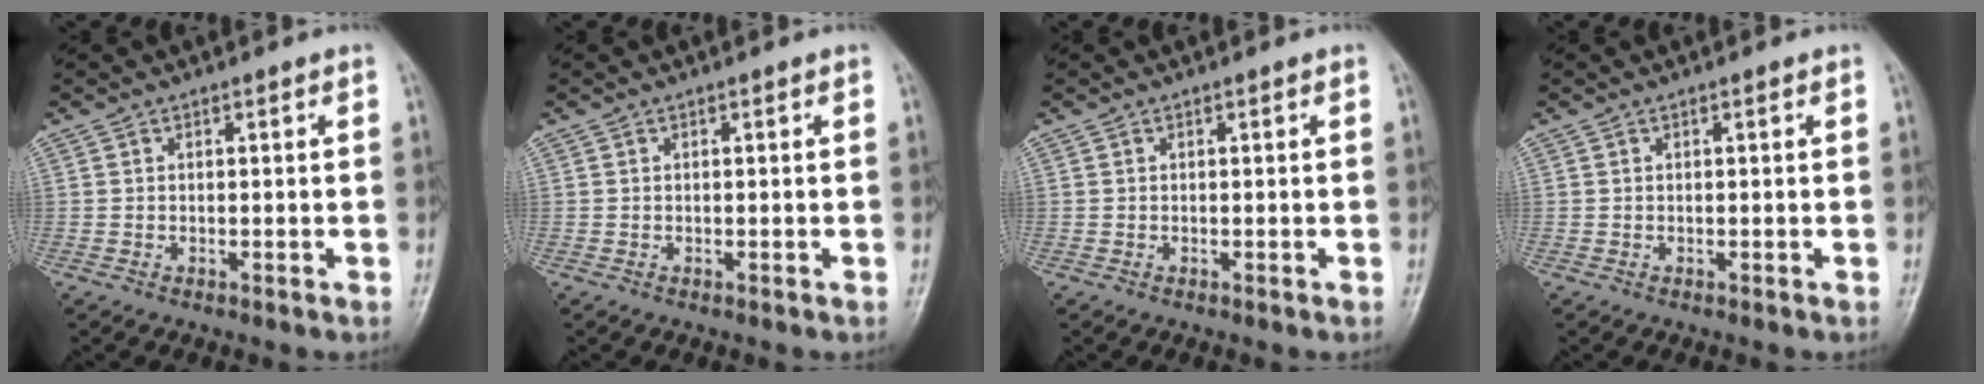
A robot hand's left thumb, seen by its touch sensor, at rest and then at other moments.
{"total": 0.0}
{"total": 0.0}
{"total": 0.0}